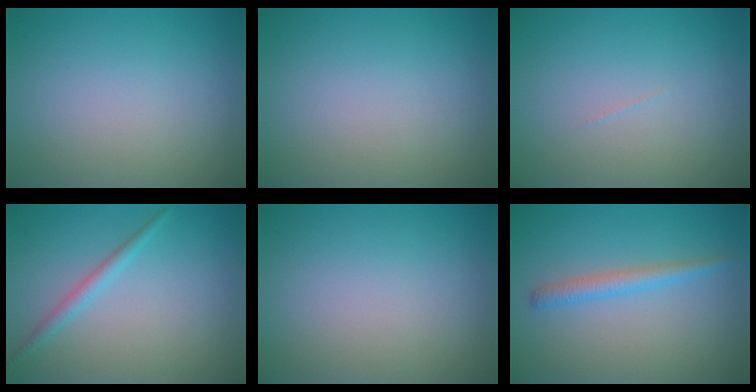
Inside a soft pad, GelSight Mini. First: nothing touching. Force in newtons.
{"total": 0.0}
{"total": 0.0}
{"total": 1.4, "press": 1.4, "slide": 0.1}
{"total": 0.0}
{"total": 2.0, "press": 2.0, "slide": 0.0}